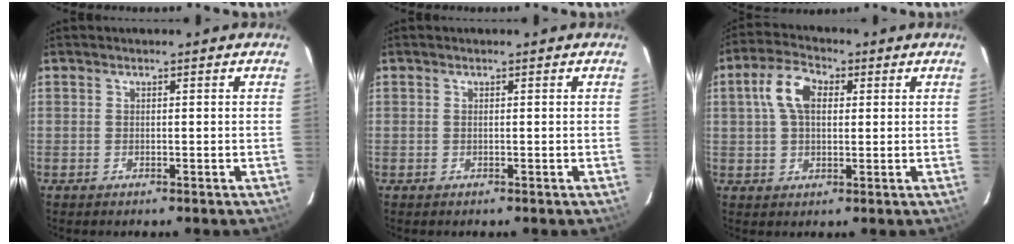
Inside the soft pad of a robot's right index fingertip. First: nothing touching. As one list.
[{"total": 0.0}, {"total": 7.8, "force": [1.9, 4.6, 6.0], "torque": [-0.118, 0.025, 0.035]}]